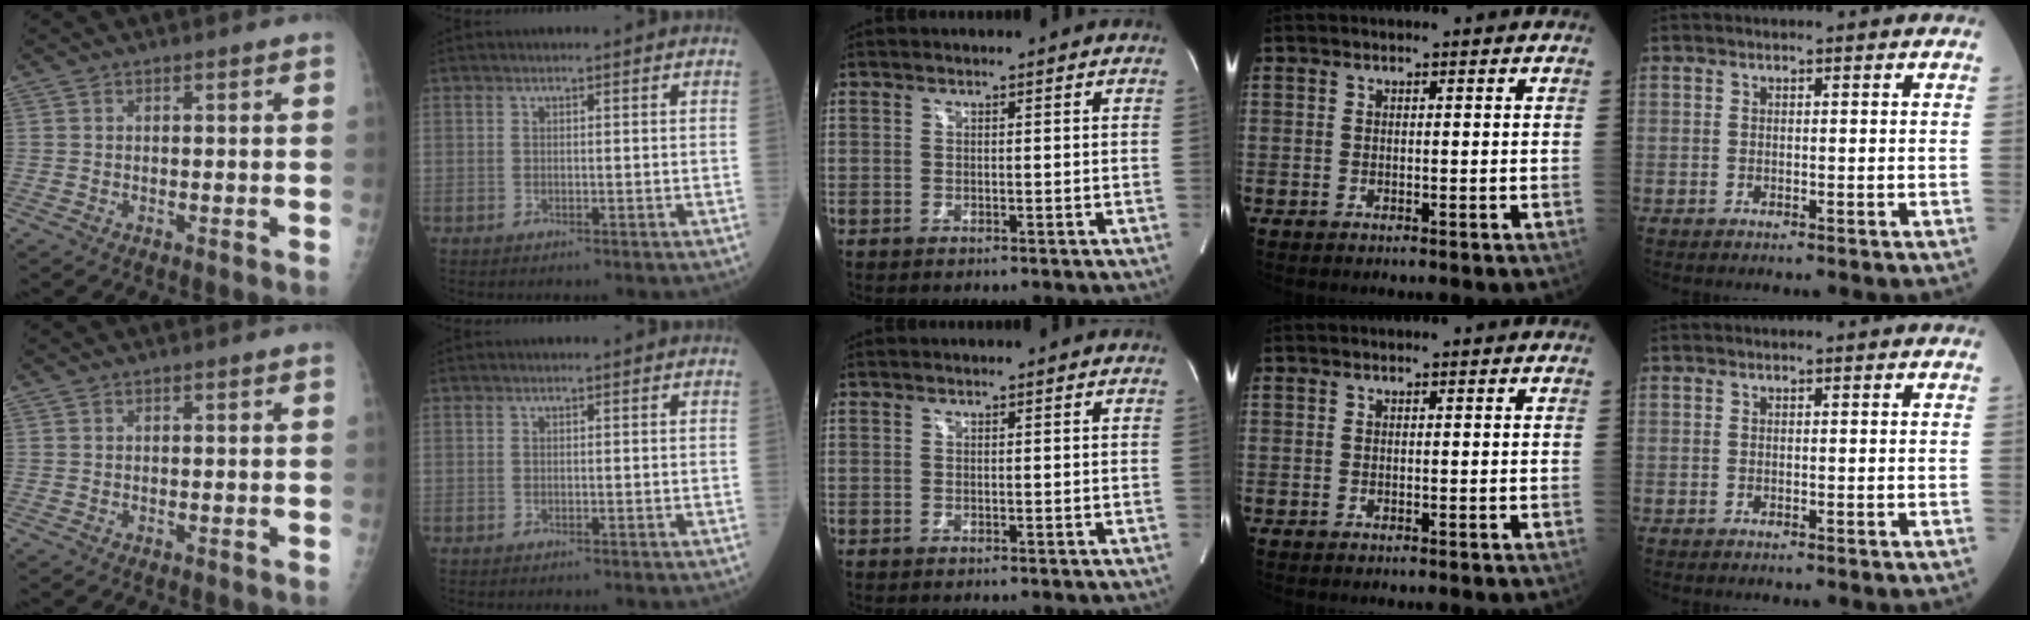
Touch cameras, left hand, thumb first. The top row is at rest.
{}